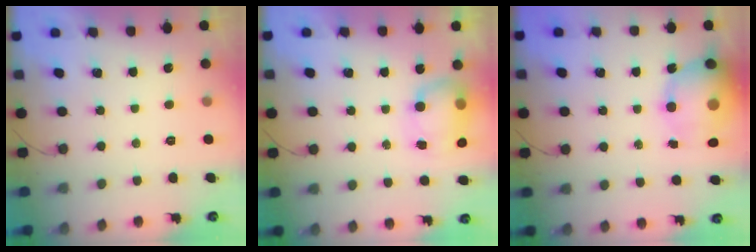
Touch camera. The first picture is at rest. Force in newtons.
{"total": 7.8, "press": 7.7, "slide": 0.9}
{"total": 14.9, "press": 14.5, "slide": 3.3}